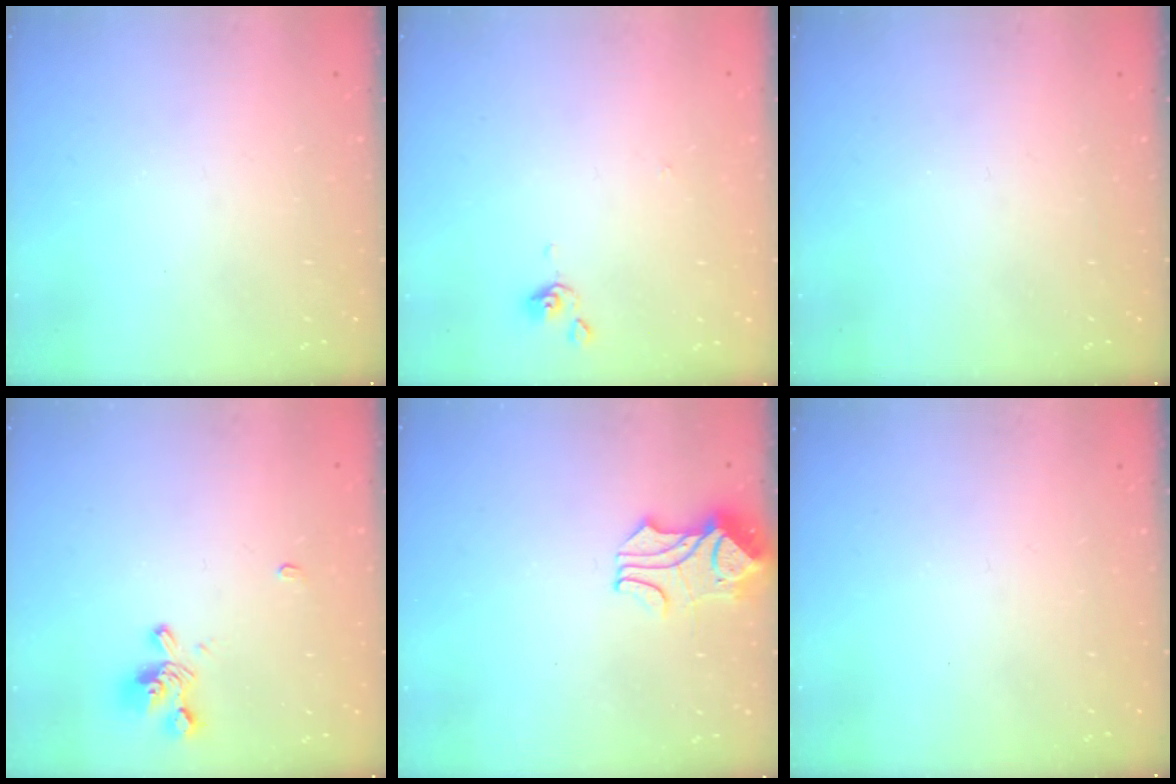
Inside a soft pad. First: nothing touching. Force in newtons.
{"total": 0.0}
{"total": 0.0}
{"total": 3.7, "press": 3.4, "slide": 1.3}
{"total": 1.6, "press": 1.2, "slide": 1.0}
{"total": 0.0}